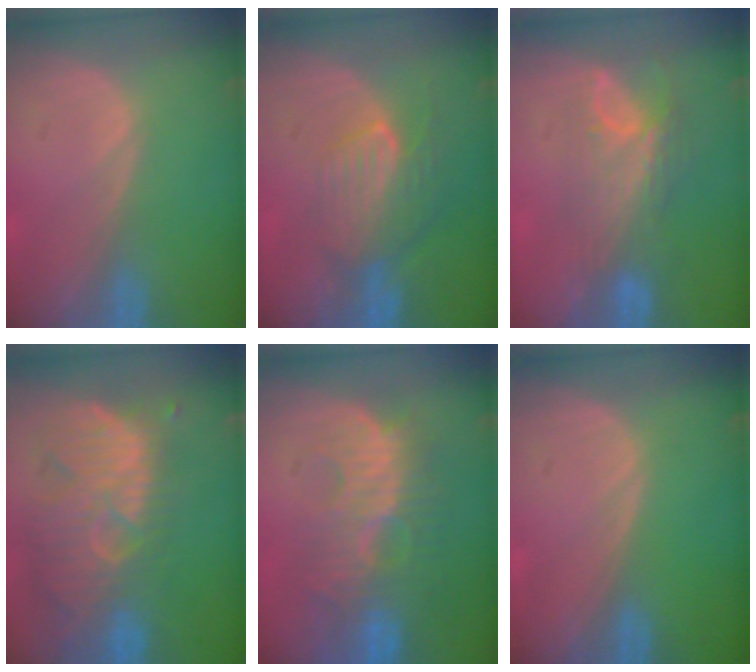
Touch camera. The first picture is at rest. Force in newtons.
{"total": 8.1, "press": 7.1, "slide": 3.7}
{"total": 7.8, "press": 6.7, "slide": 4.1}
{"total": 12.1, "press": 11.0, "slide": 5.1}
{"total": 10.2, "press": 9.7, "slide": 3.0}
{"total": 0.0}